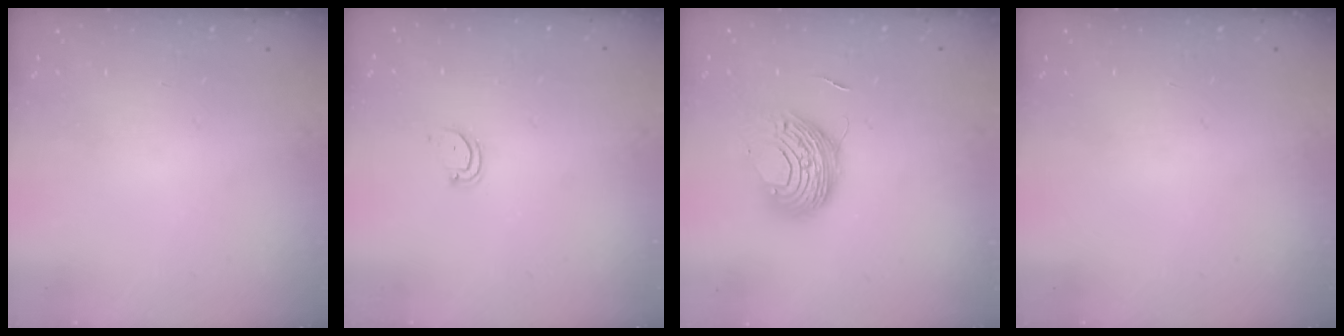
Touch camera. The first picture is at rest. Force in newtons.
{"total": 2.8, "press": 2.8, "slide": 0.2}
{"total": 10.4, "press": 10.4, "slide": 0.2}
{"total": 0.0}